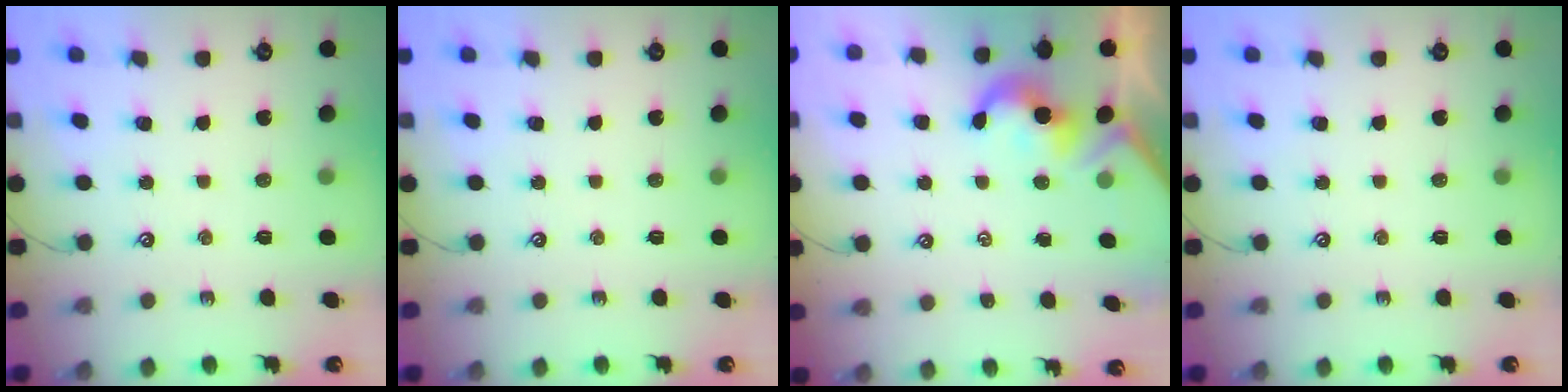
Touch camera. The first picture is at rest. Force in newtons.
{"total": 0.0}
{"total": 1.9, "press": 1.9, "slide": 0.5}
{"total": 0.0}